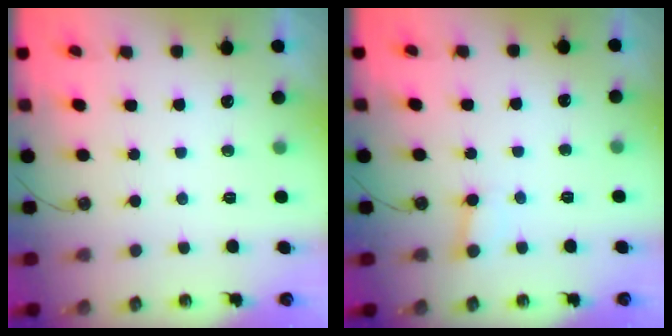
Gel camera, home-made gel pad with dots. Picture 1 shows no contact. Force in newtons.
{"total": 2.5, "press": 2.5, "slide": 0.2}